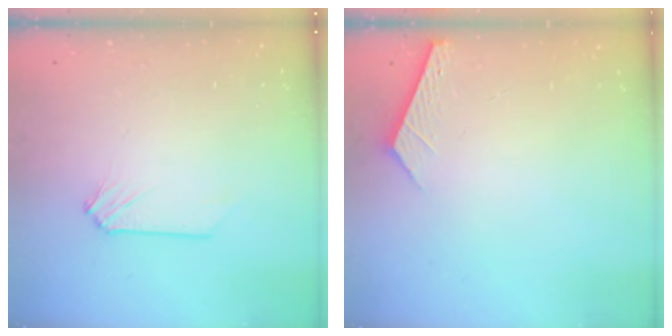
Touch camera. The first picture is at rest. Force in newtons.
{"total": 2.7, "press": 2.7, "slide": 0.3}